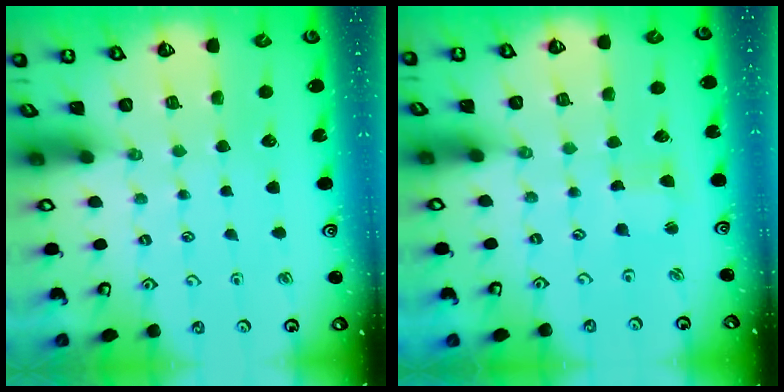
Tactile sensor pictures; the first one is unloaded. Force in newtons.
{"total": 2.2, "press": 2.1, "slide": 0.3}